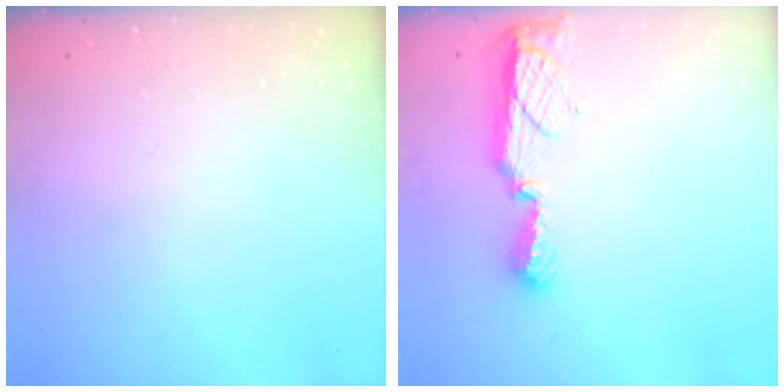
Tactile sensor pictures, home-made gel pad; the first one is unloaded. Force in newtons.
{"total": 8.3, "press": 8.3, "slide": 0.7}